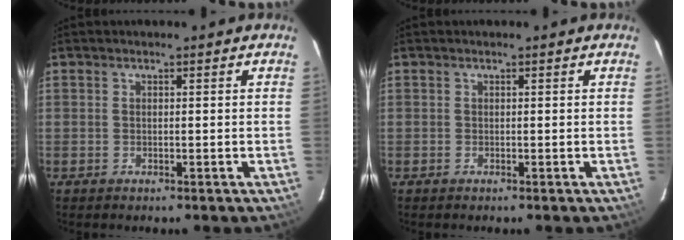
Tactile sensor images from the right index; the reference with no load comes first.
{"total": 0.0}